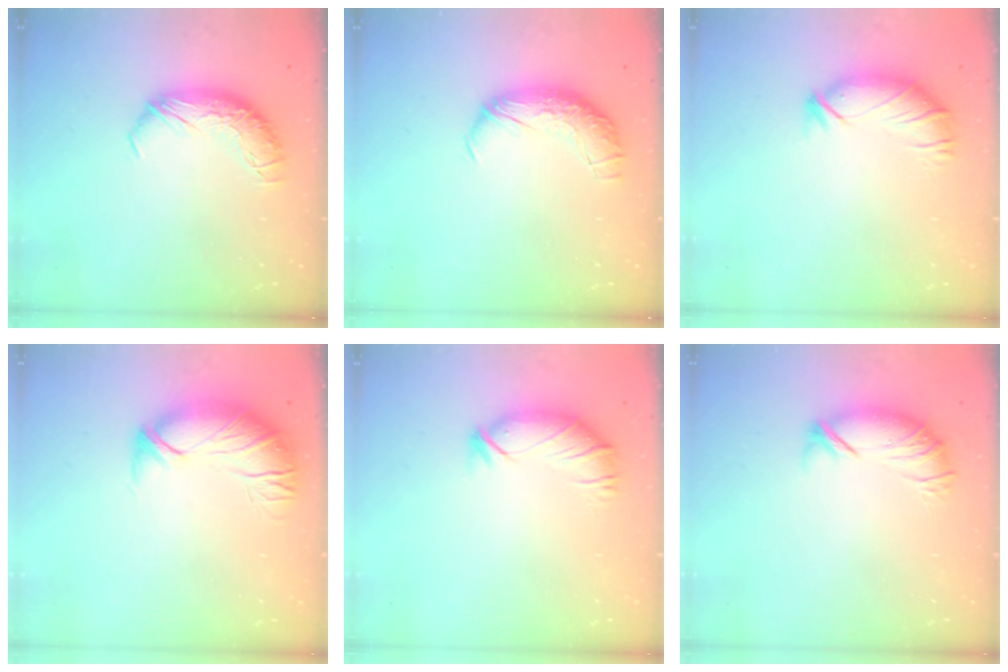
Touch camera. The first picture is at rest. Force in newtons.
{"total": 2.3, "press": 1.0, "slide": 2.1}
{"total": 3.0, "press": 2.5, "slide": 1.7}
{"total": 2.7, "press": 1.2, "slide": 2.4}
{"total": 3.0, "press": 2.5, "slide": 1.7}
{"total": 3.8, "press": 3.4, "slide": 1.8}